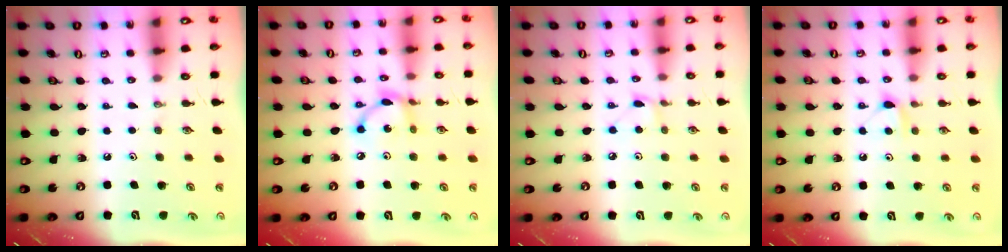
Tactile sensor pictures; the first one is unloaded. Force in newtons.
{"total": 8.2, "press": 8.2, "slide": 0.5}
{"total": 3.6, "press": 3.5, "slide": 0.5}
{"total": 5.1, "press": 5.0, "slide": 0.7}